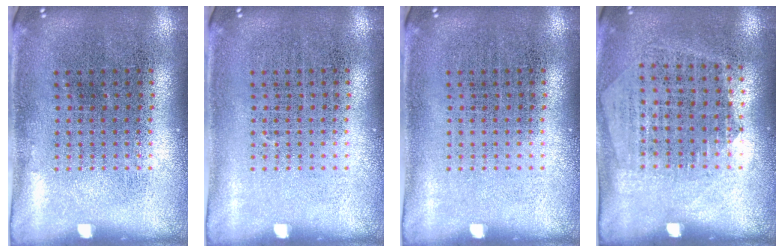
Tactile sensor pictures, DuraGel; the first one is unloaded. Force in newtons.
{"total": 0.0}
{"total": 0.0}
{"total": 1.4, "press": 1.2, "slide": 0.6}